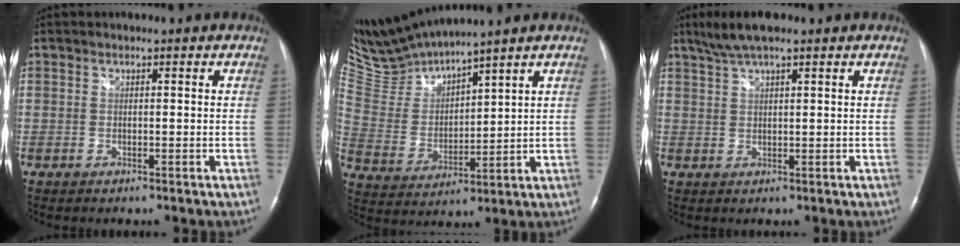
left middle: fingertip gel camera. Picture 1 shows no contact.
{"total": 9.8, "force": [9.6, -0.9, 1.8], "torque": [-0.063, -0.005, 0.213]}
{"total": 5.4, "force": [4.1, 0.7, 3.5], "torque": [-0.075, 0.016, 0.075]}